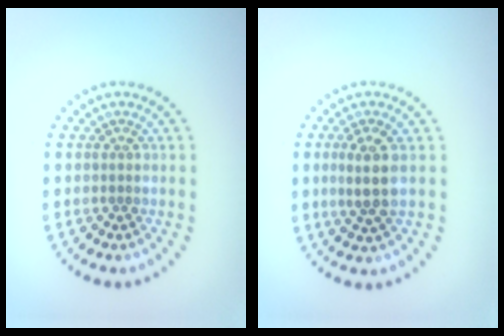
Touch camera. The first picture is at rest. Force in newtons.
{"total": 2.7, "press": 2.5, "slide": 1.0}